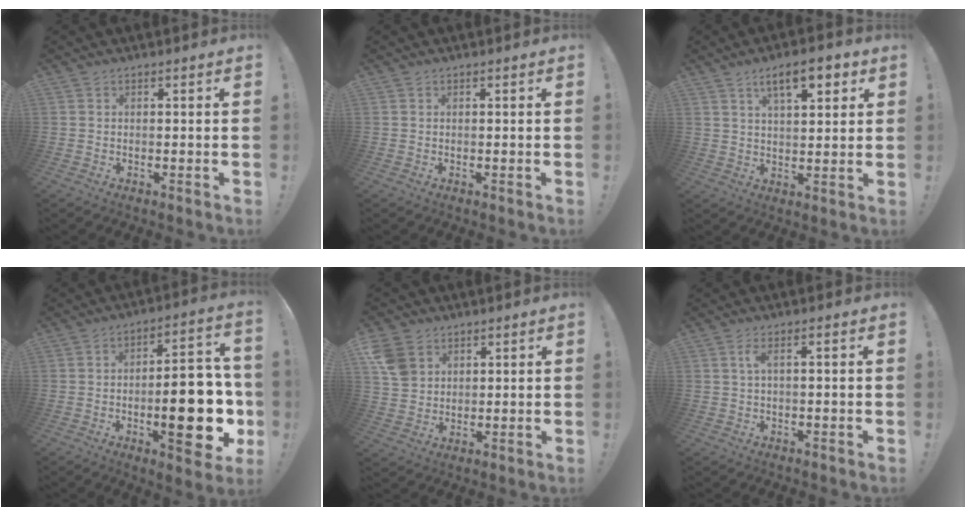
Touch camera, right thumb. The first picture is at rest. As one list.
[{"total": 0.0}, {"total": 10.0, "force": [5.1, 3.6, 7.8], "torque": [-0.106, -0.017, 0.082]}, {"total": 21.4, "force": [-4.6, 7.6, 19.5], "torque": [-0.268, 0.015, -0.062]}, {"total": 7.9, "force": [3.7, 6.1, 3.3], "torque": [-0.064, -0.010, 0.078]}, {"total": 2.9, "force": [0.1, 0.2, 2.9], "torque": [-0.053, 0.002, -0.001]}]